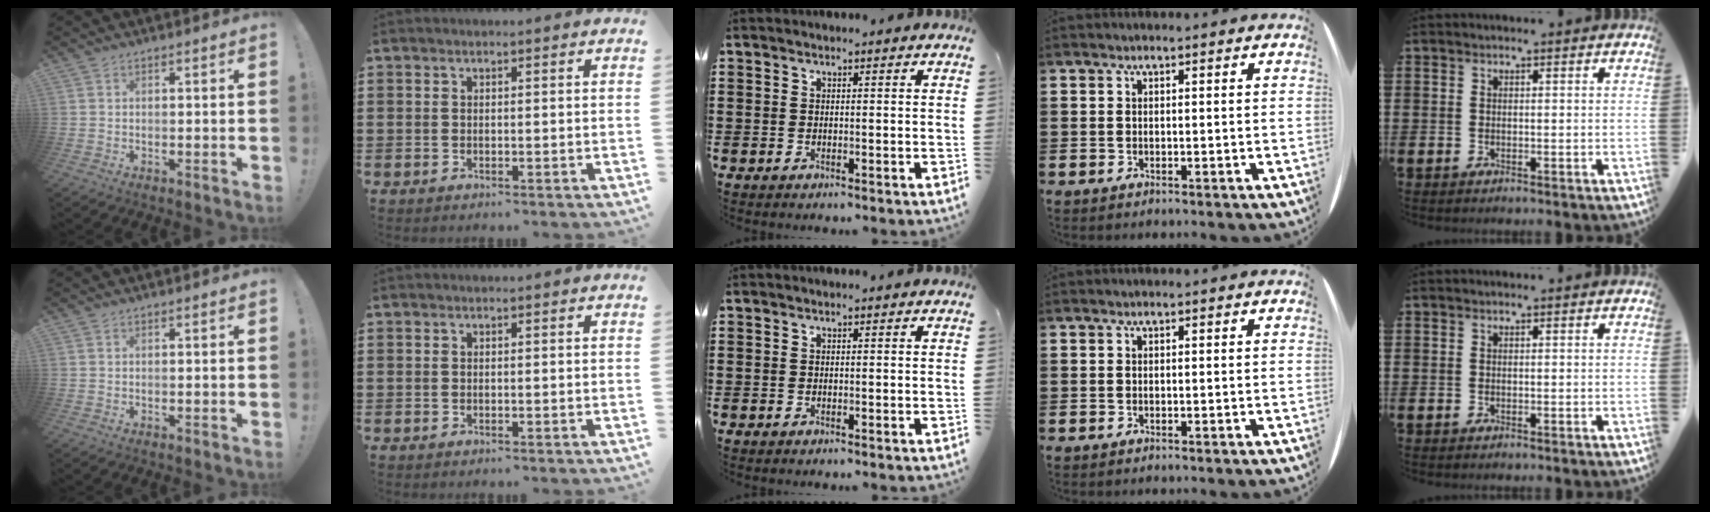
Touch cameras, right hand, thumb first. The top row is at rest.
{}